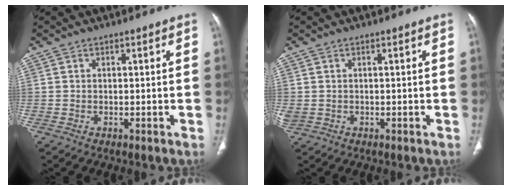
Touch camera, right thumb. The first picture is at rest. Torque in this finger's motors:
{"motor_torque": [-0.29, 1.10, 1.10, -0.12, 0.36]}